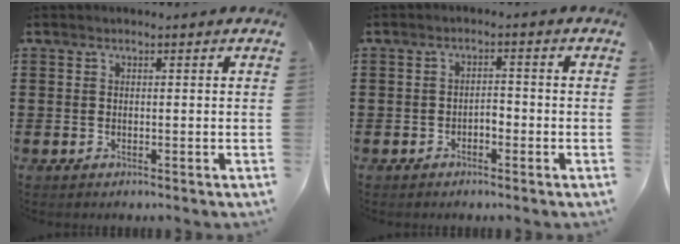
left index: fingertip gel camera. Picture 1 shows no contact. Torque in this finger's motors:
{"motor_torque": [-0.08, 0.00, 0.12, 0.03]}